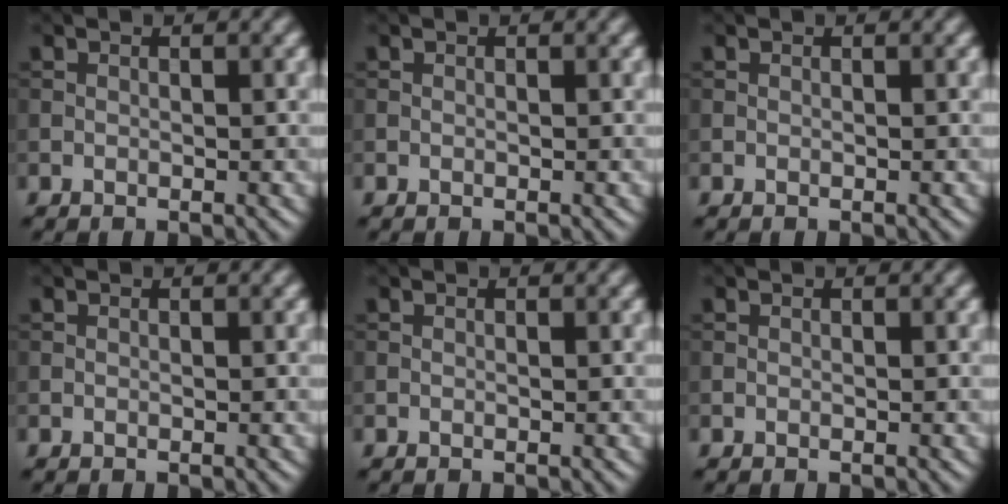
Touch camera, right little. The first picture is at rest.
{"total": 0.0}
{"total": 0.0}
{"total": 0.0}
{"total": 0.0}
{"total": 0.0}